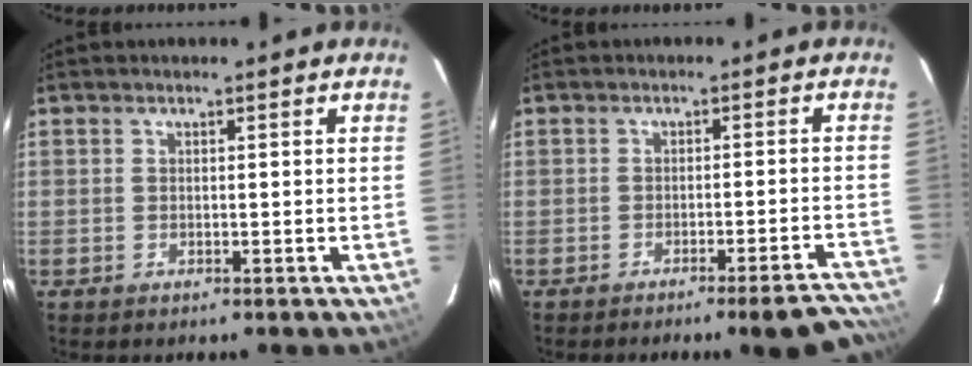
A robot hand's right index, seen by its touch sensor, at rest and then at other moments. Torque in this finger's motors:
{"motor_torque": [0.17, -0.19, 0.10, 0.02]}